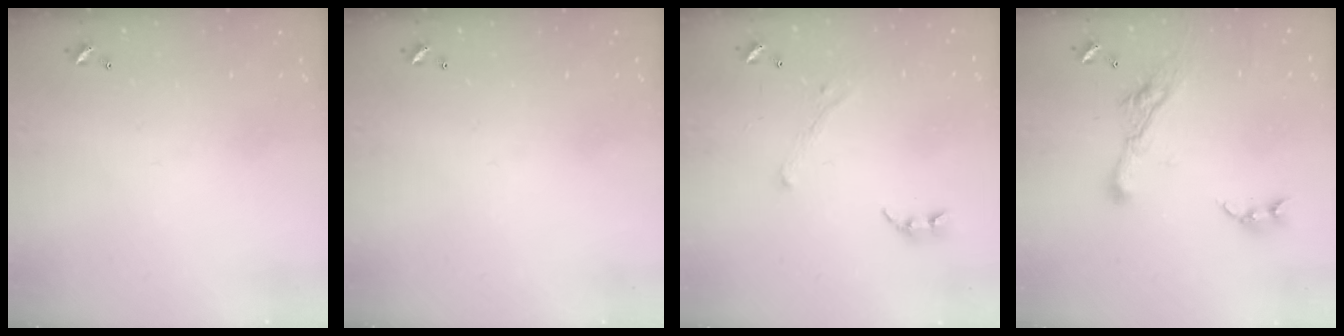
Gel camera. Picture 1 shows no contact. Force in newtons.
{"total": 0.0}
{"total": 2.3, "press": 2.2, "slide": 0.6}
{"total": 7.9, "press": 7.8, "slide": 1.1}